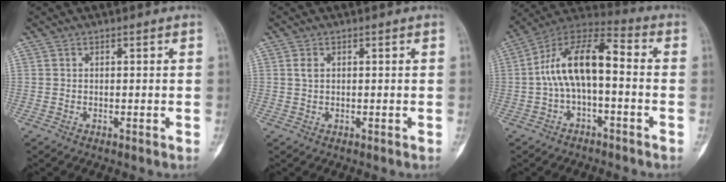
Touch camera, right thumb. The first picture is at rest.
{"total": 1.0, "force": [0.4, 0.6, 0.8], "torque": [-0.016, 0.002, 0.010]}
{"total": 13.2, "force": [-0.9, 5.9, 11.7], "torque": [-0.212, 0.058, -0.027]}